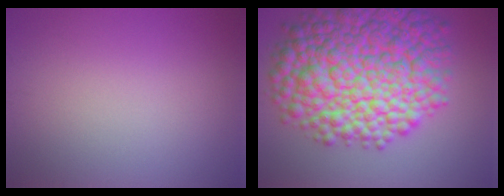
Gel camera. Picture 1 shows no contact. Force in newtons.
{"total": 14.0, "press": 14.0, "slide": 0.2}